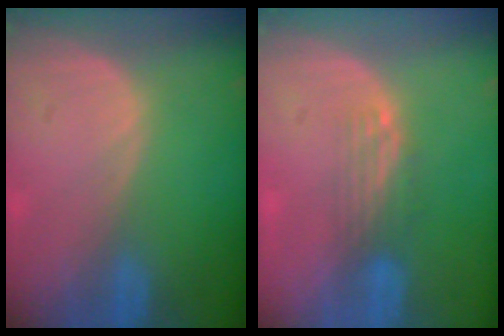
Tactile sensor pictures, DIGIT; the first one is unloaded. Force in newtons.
{"total": 3.3, "press": 2.8, "slide": 1.8}